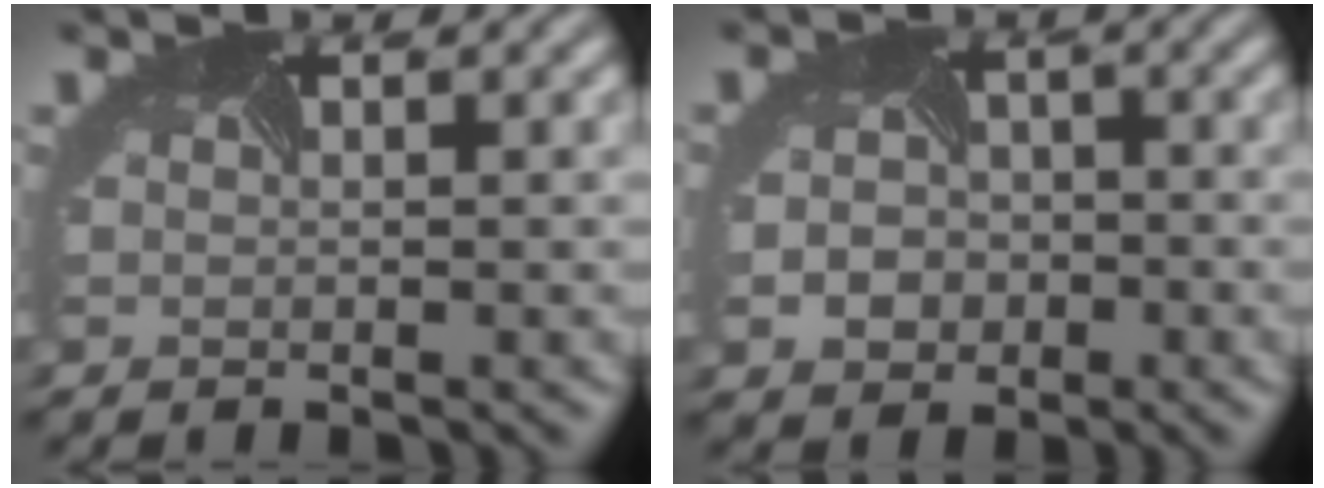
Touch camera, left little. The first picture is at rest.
{"total": 3.0, "force": [-0.9, 2.7, 1.0], "torque": [-0.013, -0.003, -0.016]}